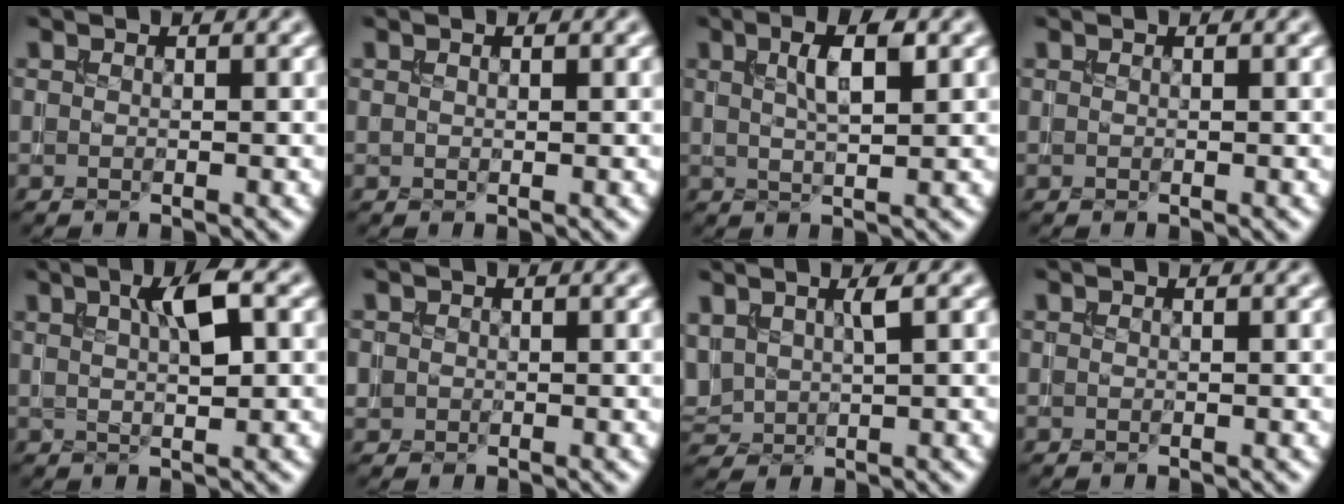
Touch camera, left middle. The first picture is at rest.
{"total": 0.5, "force": [0.2, 0.2, 0.4], "torque": [-0.008, 0.001, 0.003]}
{"total": 3.5, "force": [1.3, 1.0, 3.1], "torque": [-0.053, 0.009, 0.022]}
{"total": 0.0}
{"total": 4.0, "force": [1.5, 1.0, 3.6], "torque": [-0.061, 0.005, 0.026]}
{"total": 0.9, "force": [0.0, 0.9, 0.2], "torque": [0.002, -0.002, -0.003]}
{"total": 2.9, "force": [1.2, 1.5, 2.1], "torque": [-0.054, 0.004, 0.029]}
{"total": 0.0}